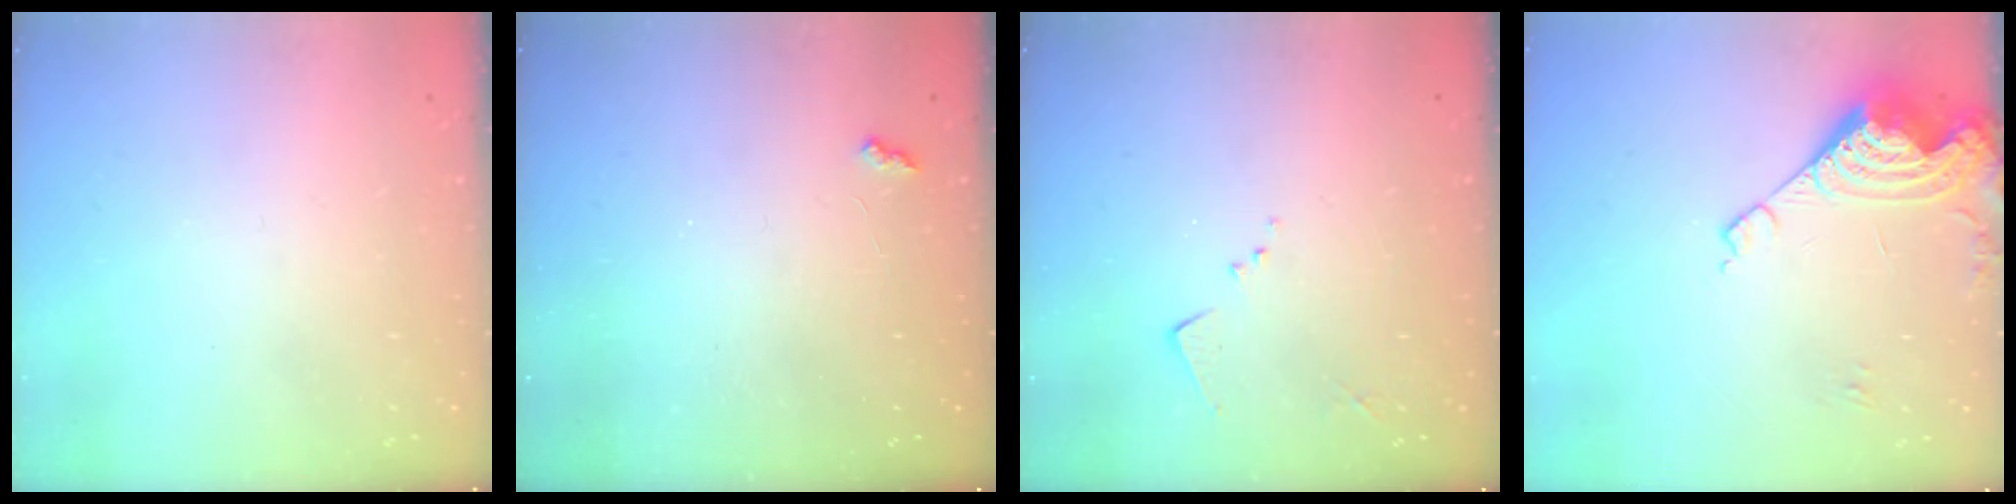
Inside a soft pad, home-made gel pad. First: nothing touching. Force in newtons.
{"total": 2.1, "press": 2.1, "slide": 0.5}
{"total": 5.7, "press": 5.7, "slide": 0.7}
{"total": 15.1, "press": 15.0, "slide": 1.8}